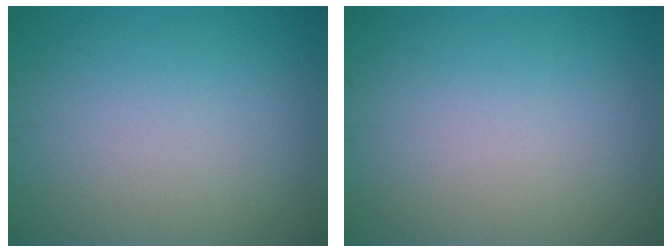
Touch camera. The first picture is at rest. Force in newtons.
{"total": 0.0}